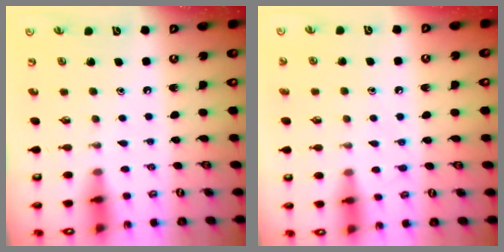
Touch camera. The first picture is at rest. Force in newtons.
{"total": 6.7, "press": 6.5, "slide": 1.3}